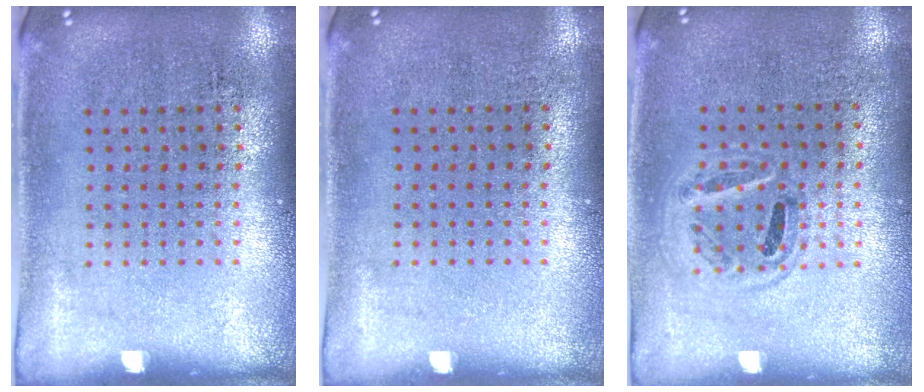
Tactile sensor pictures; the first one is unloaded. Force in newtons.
{"total": 0.0}
{"total": 1.0, "press": 0.9, "slide": 0.3}